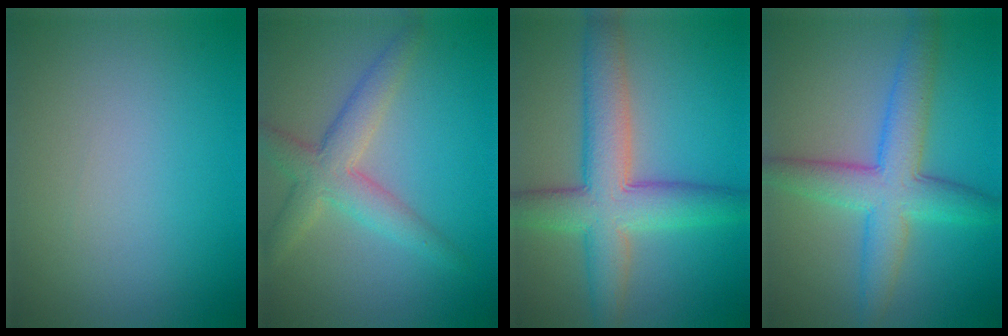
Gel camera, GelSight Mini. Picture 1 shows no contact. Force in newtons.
{"total": 4.2, "press": 4.2, "slide": 0.2}
{"total": 7.6, "press": 7.6, "slide": 0.4}
{"total": 6.3, "press": 6.3, "slide": 0.1}